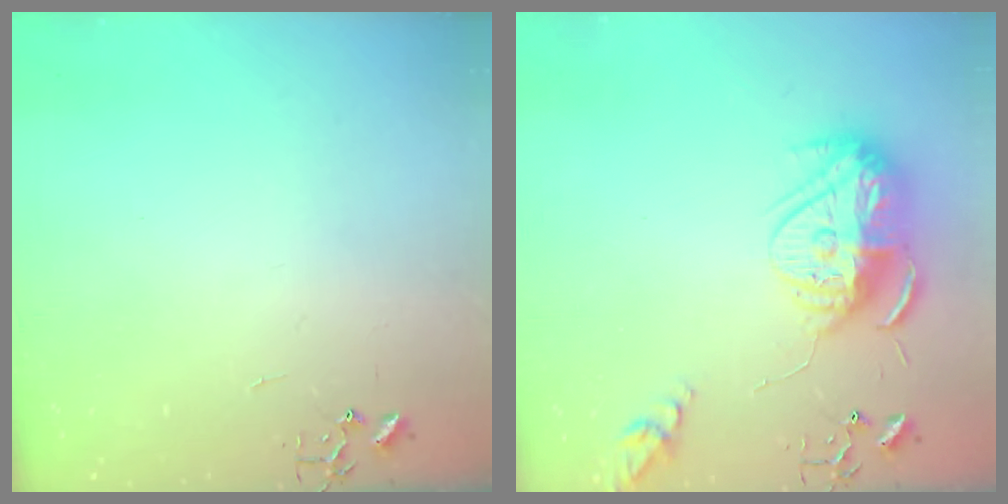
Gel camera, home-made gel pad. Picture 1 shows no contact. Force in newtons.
{"total": 14.4, "press": 14.3, "slide": 1.4}